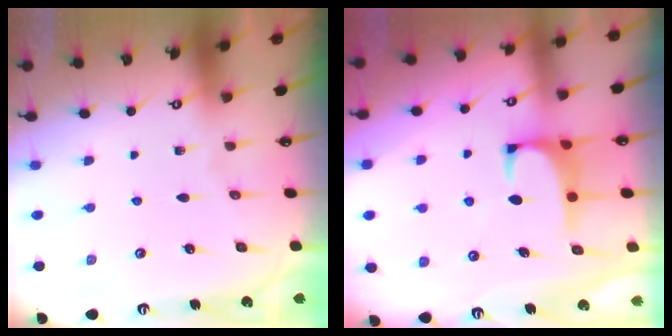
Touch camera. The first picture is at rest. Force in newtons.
{"total": 1.0, "press": 0.8, "slide": 0.4}